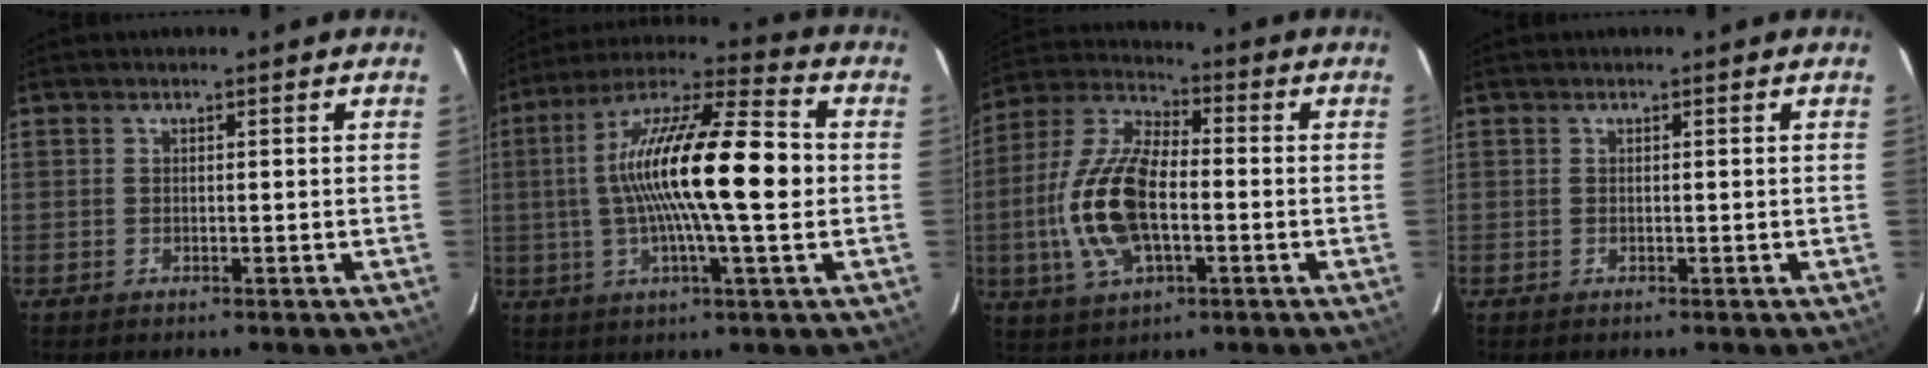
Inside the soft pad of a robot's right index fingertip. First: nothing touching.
{"total": 19.4, "force": [0.1, 2.9, 19.2], "torque": [-0.339, 0.020, -0.009]}
{"total": 15.9, "force": [-2.7, 7.4, 13.8], "torque": [-0.297, 0.007, -0.052]}
{"total": 0.0}